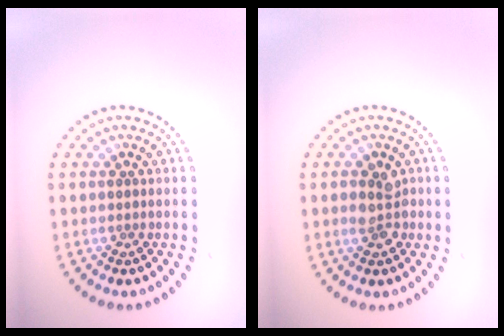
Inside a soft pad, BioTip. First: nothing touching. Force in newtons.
{"total": 2.4, "press": 2.4, "slide": 0.0}